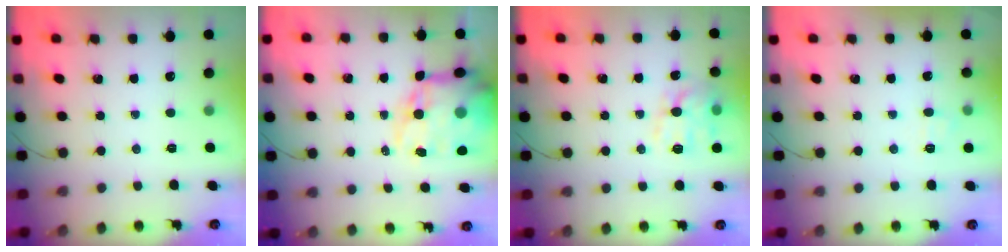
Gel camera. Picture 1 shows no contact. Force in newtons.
{"total": 21.1, "press": 20.5, "slide": 5.0}
{"total": 12.3, "press": 12.3, "slide": 0.2}
{"total": 5.7, "press": 5.4, "slide": 1.6}